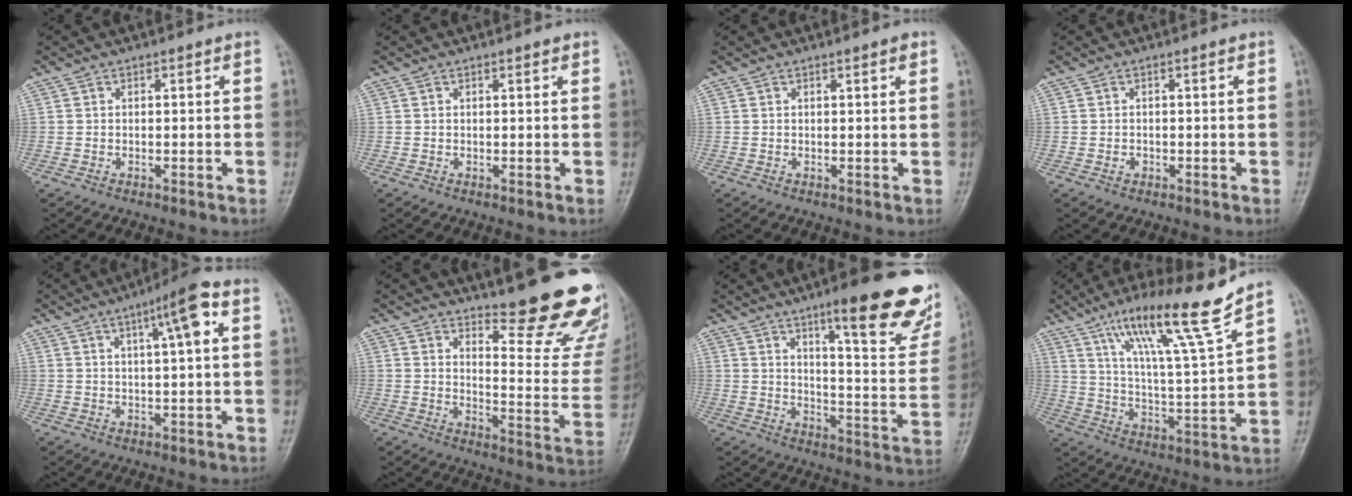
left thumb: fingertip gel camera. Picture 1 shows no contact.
{"total": 1.0, "force": [0.6, 0.4, 0.6], "torque": [-0.005, -0.001, 0.007]}
{"total": 1.4, "force": [0.8, 0.4, 1.1], "torque": [-0.011, -0.001, 0.009]}
{"total": 1.0, "force": [-0.3, 0.9, 0.4], "torque": [0.001, 0.002, -0.004]}
{"total": 8.4, "force": [2.8, 1.2, 7.8], "torque": [-0.121, 0.010, 0.041]}
{"total": 20.1, "force": [15.5, 4.5, 12.1], "torque": [-0.117, -0.143, 0.198]}
{"total": 22.9, "force": [14.2, 4.9, 17.3], "torque": [-0.192, -0.069, 0.196]}
{"total": 17.2, "force": [11.9, 0.5, 12.4], "torque": [-0.197, -0.062, 0.204]}